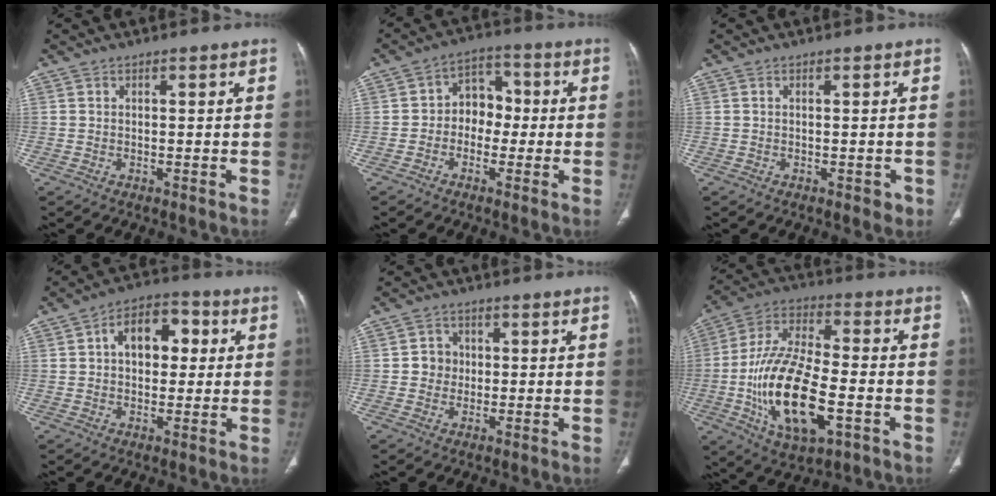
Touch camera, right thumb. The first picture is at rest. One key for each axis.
{"total": 7.1, "fx": -0.8, "fy": 5.7, "fz": 4.2, "tx": -0.024, "ty": 0.032, "tz": -0.029}
{"total": 1.5, "fx": -0.3, "fy": 0.9, "fz": 1.2, "tx": -0.014, "ty": 0.001, "tz": -0.002}
{"total": 10.4, "fx": 2.1, "fy": 6.9, "fz": 7.5, "tx": -0.083, "ty": 0.022, "tz": 0.027}
{"total": 3.7, "fx": 0.0, "fy": 3.5, "fz": 1.2, "tx": 0.002, "ty": 0.008, "tz": -0.004}
{"total": 20.9, "fx": -5.5, "fy": 9.4, "fz": 17.8, "tx": -0.335, "ty": 0.018, "tz": -0.090}